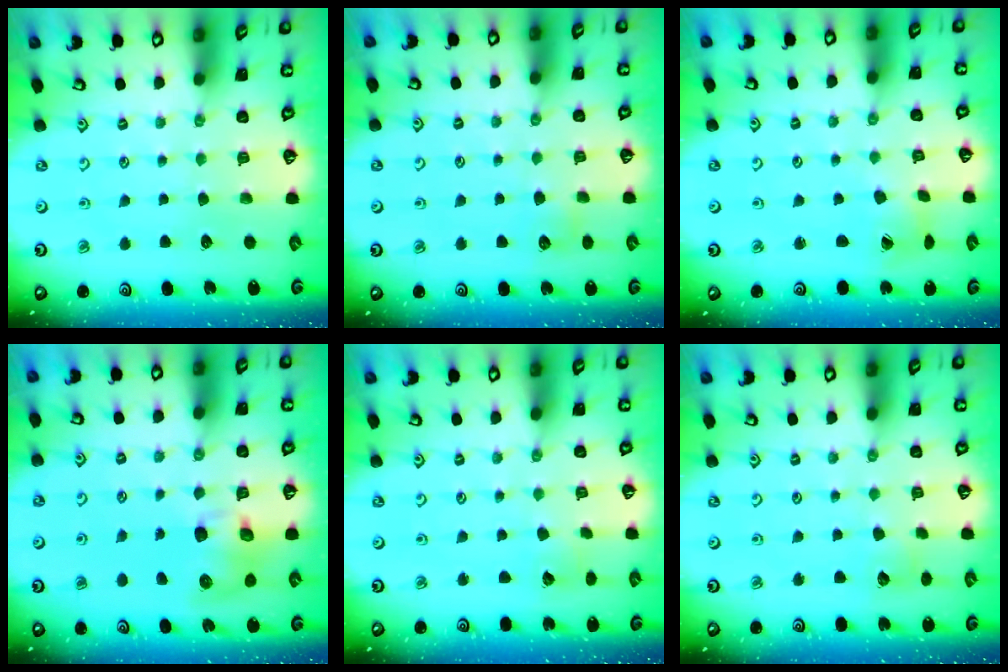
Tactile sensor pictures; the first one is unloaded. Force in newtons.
{"total": 4.3, "press": 4.3, "slide": 0.6}
{"total": 4.3, "press": 4.3, "slide": 0.5}
{"total": 8.9, "press": 8.9, "slide": 1.3}
{"total": 3.5, "press": 3.5, "slide": 0.5}
{"total": 5.1, "press": 5.1, "slide": 0.5}